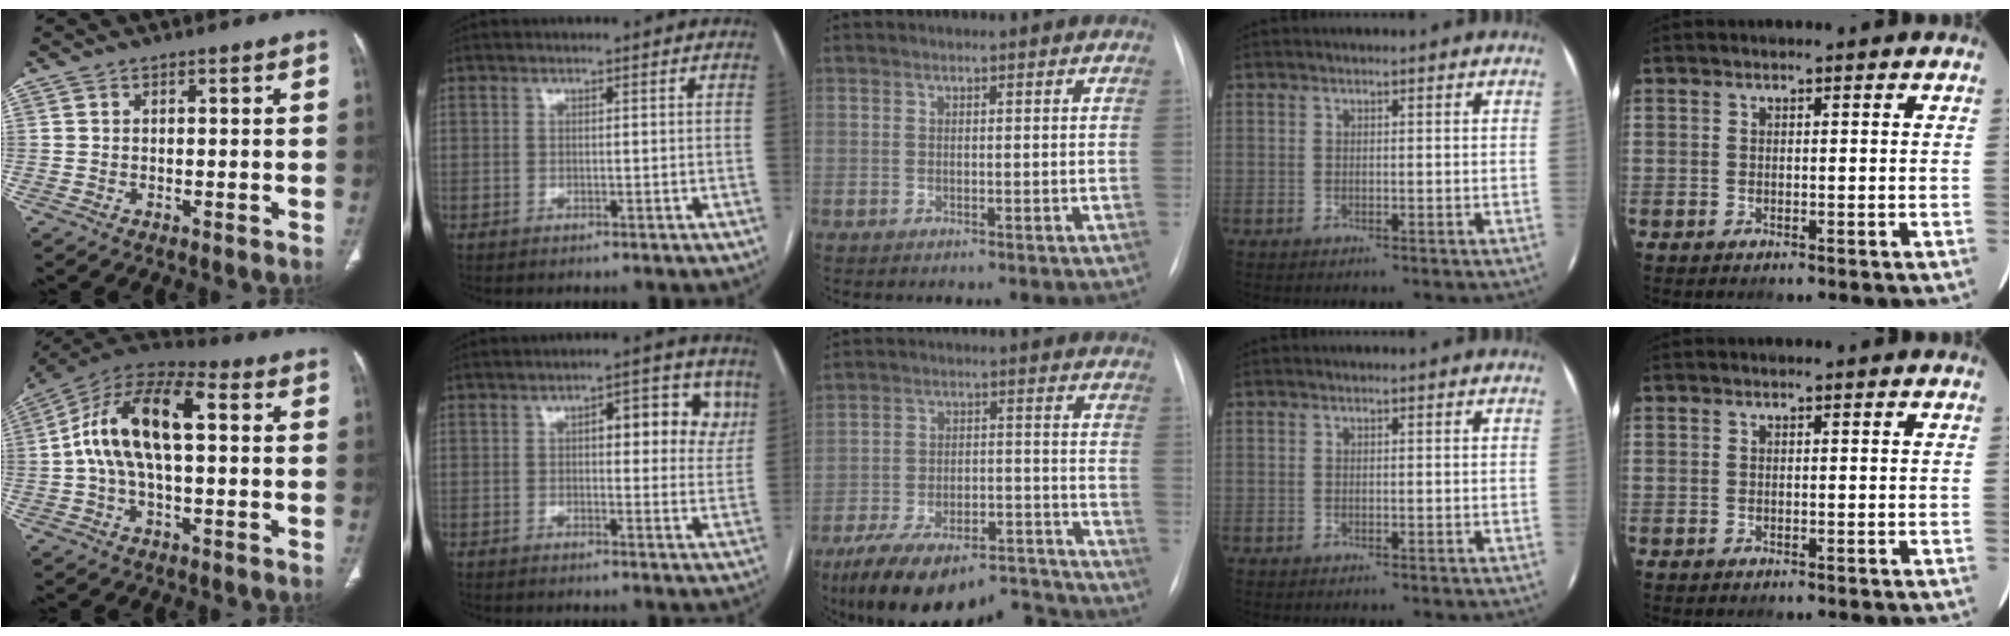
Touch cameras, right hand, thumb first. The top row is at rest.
{"thumb": {"total": 16.1, "force": [1.8, 7.6, 14.1], "torque": [-0.261, 0.046, 0.025]}, "index": {"total": 8.9, "force": [2.9, 3.7, 7.5], "torque": [-0.082, 0.018, 0.033]}, "middle": {"total": 18.6, "force": [-15.9, 6.0, 7.6], "torque": [-0.123, 0.025, -0.238]}}